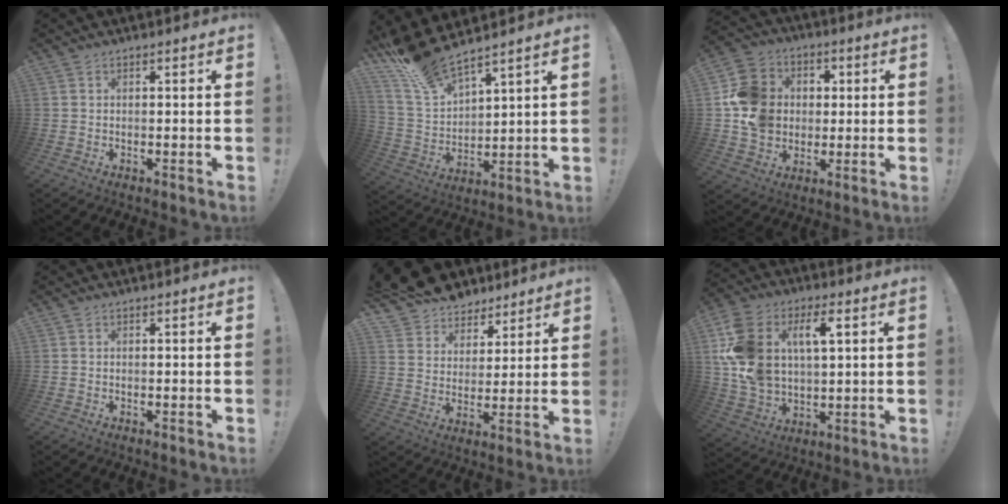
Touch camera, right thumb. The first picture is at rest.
{"total": 12.2, "force": [11.1, 2.5, 4.6], "torque": [-0.109, -0.086, 0.200]}
{"total": 15.1, "force": [0.6, 13.8, 6.2], "torque": [-0.089, 0.009, 0.021]}
{"total": 0.0}
{"total": 10.1, "force": [8.1, 5.8, 1.2], "torque": [-0.041, -0.062, 0.159]}
{"total": 17.1, "force": [5.5, 11.0, 11.9], "torque": [-0.238, -0.012, 0.095]}